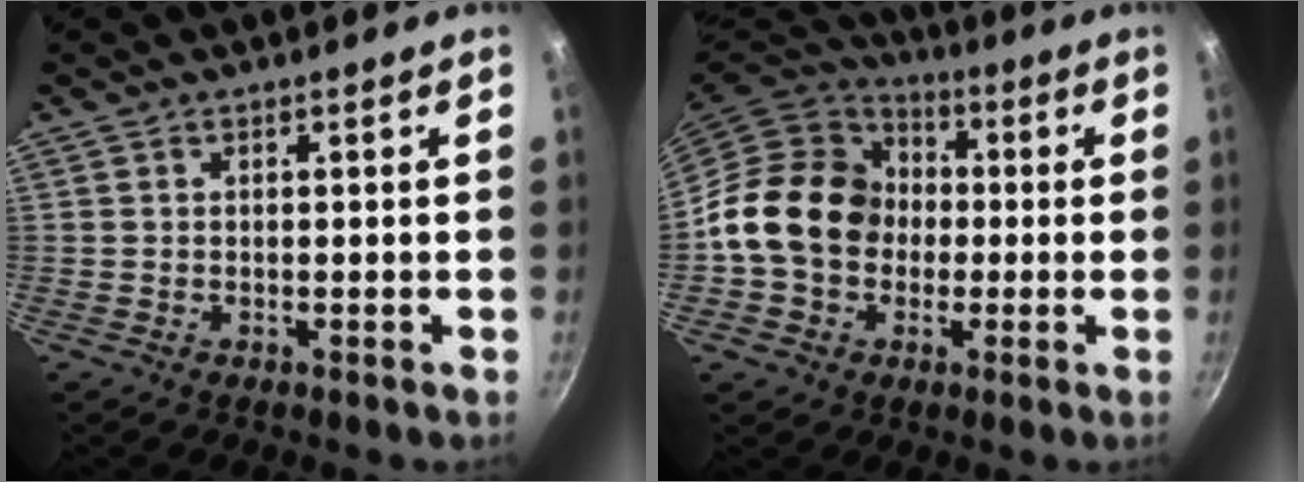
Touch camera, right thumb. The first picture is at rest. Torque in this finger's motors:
{"motor_torque": [1.14, 1.65, 0.73, -0.73, 0.14]}